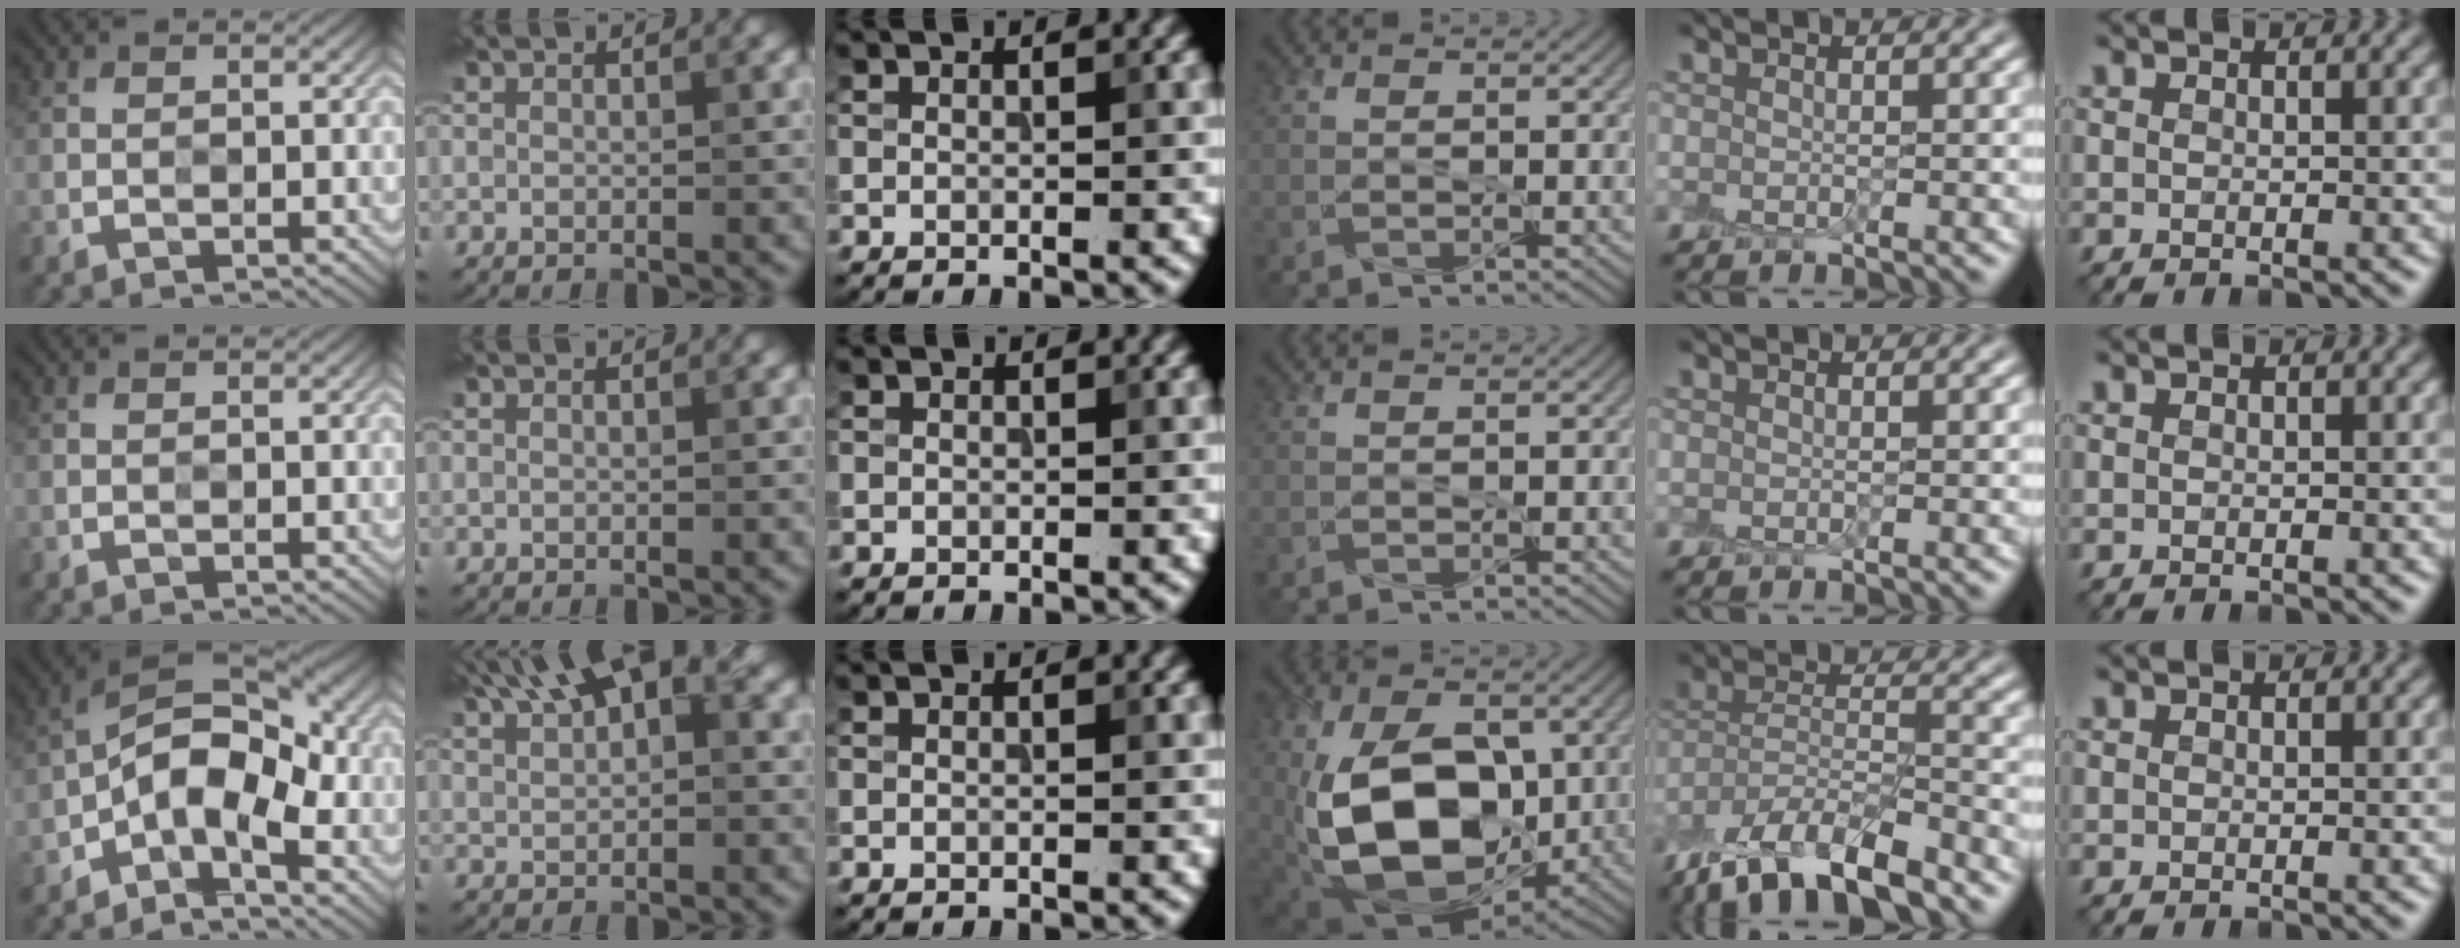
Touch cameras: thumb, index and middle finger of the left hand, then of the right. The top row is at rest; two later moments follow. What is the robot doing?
{"motion": "peel", "object": "plastic screen protector"}